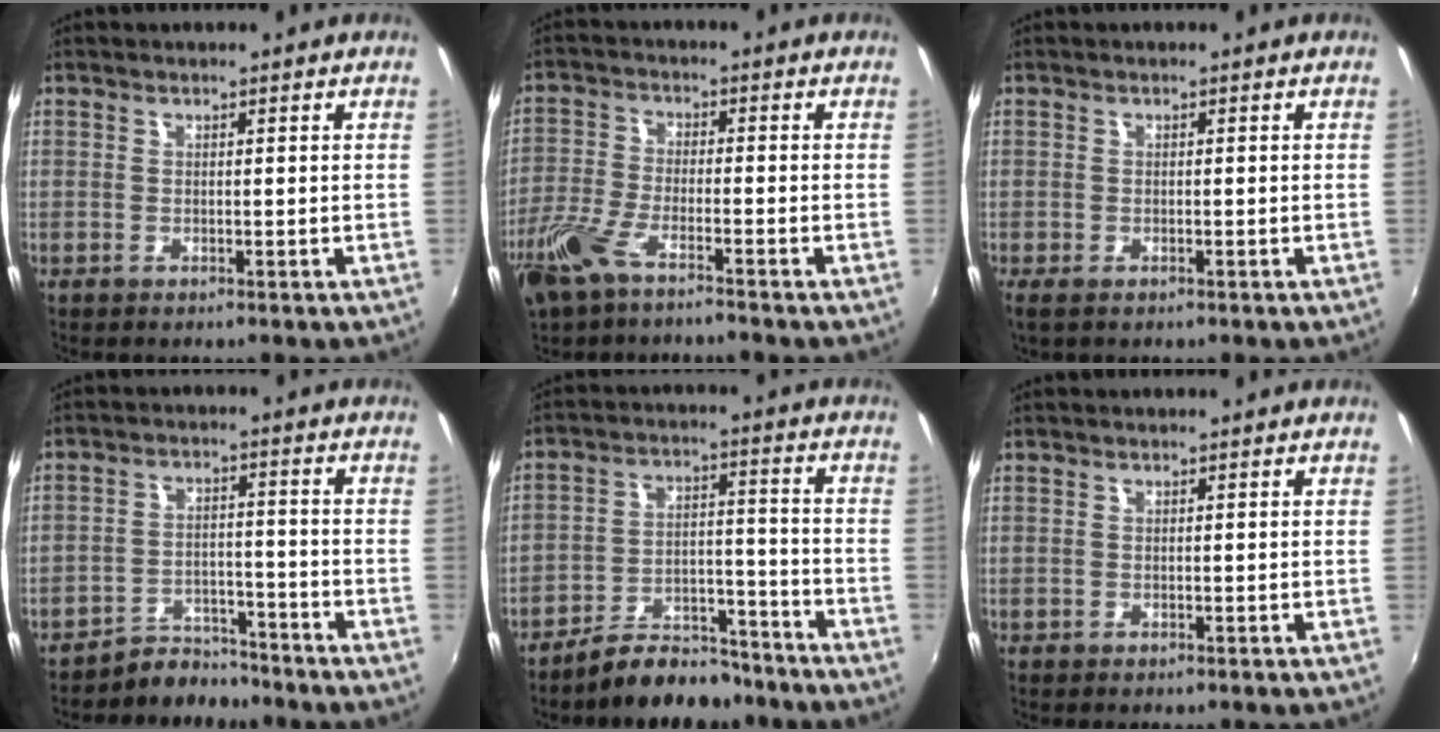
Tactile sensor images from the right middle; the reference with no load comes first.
{"total": 8.0, "force": [-5.7, 2.0, 5.2], "torque": [-0.129, -0.010, -0.117]}
{"total": 2.1, "force": [-1.3, 0.8, 1.5], "torque": [-0.028, -0.009, -0.018]}
{"total": 5.9, "force": [-5.5, 2.1, -0.1], "torque": [-0.003, 0.019, -0.087]}
{"total": 10.6, "force": [-9.2, 4.3, 3.3], "torque": [-0.058, 0.037, -0.131]}
{"total": 0.0}